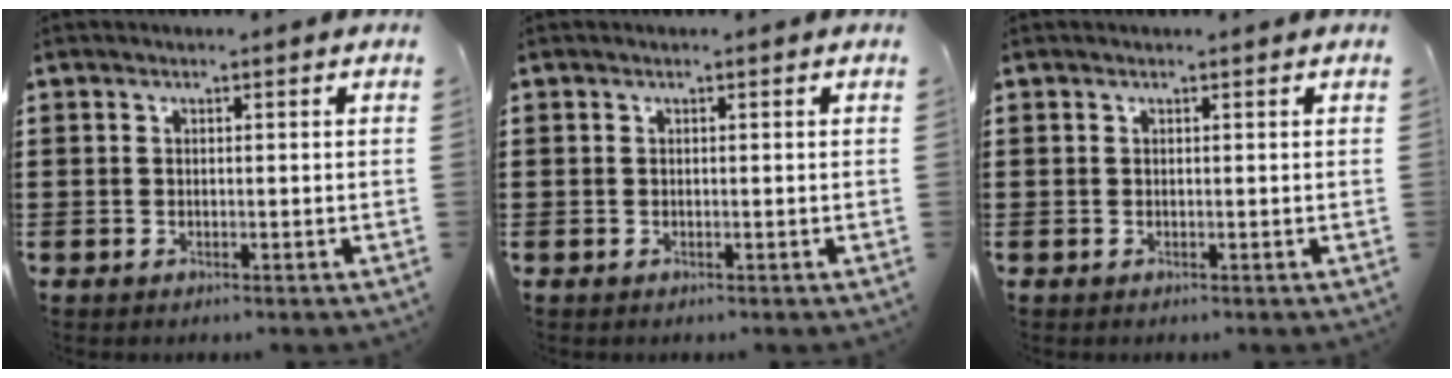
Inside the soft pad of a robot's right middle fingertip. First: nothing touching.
{"total": 0.0}
{"total": 0.0}